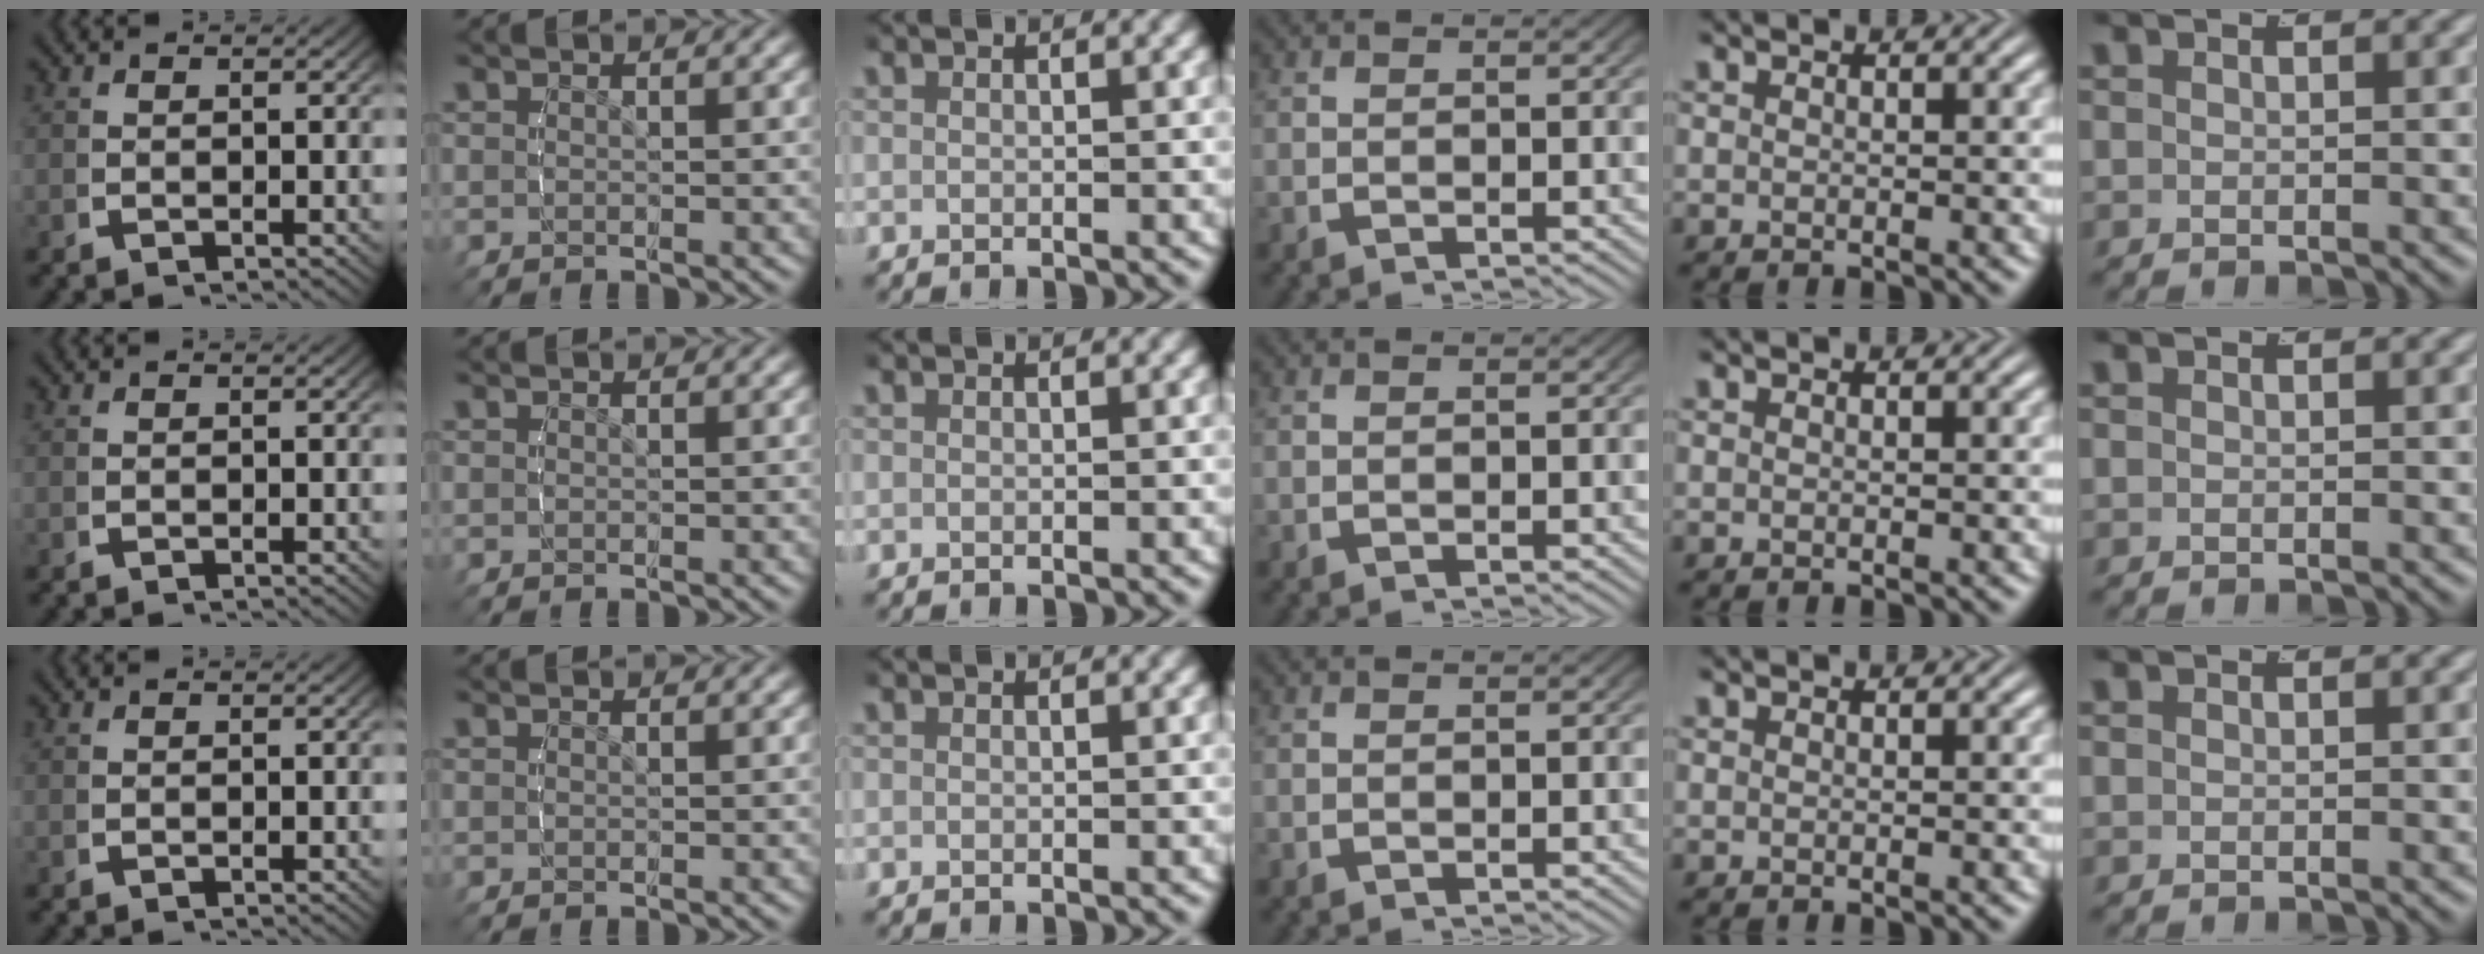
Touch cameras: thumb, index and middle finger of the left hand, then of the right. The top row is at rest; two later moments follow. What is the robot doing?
{"motion": "lift_and_place", "object": "cubes"}